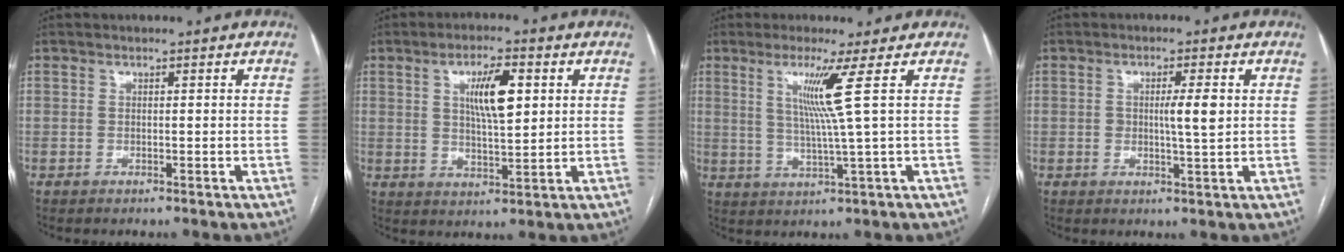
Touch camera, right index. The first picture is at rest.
{"total": 7.8, "force": [2.3, 1.9, 7.2], "torque": [-0.126, 0.004, 0.043]}
{"total": 6.6, "force": [2.3, -2.5, 5.6], "torque": [-0.112, -0.014, 0.052]}
{"total": 4.0, "force": [0.5, 0.4, 3.9], "torque": [-0.064, -0.003, 0.007]}